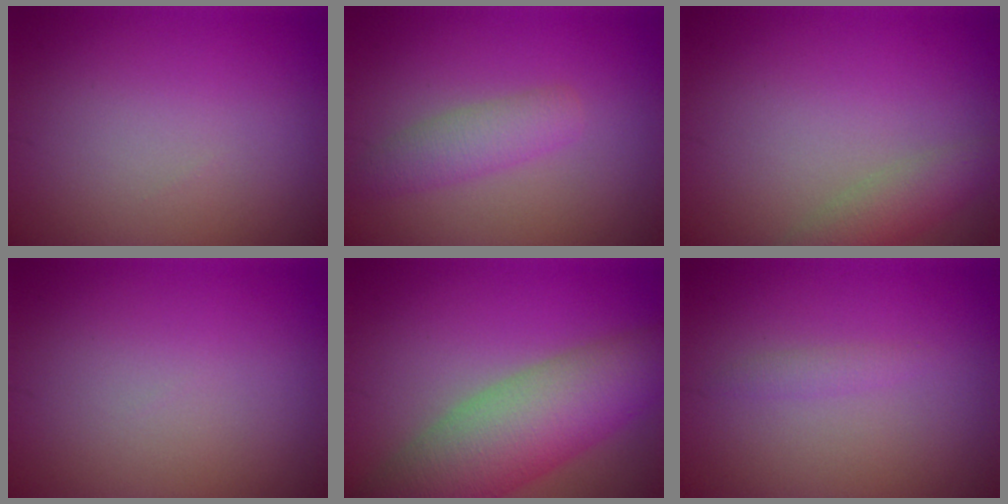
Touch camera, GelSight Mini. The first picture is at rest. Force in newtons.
{"total": 2.5, "press": 2.5, "slide": 0.1}
{"total": 2.6, "press": 2.6, "slide": 0.1}
{"total": 0.0}
{"total": 8.6, "press": 8.6, "slide": 0.3}
{"total": 0.9, "press": 0.9, "slide": 0.0}